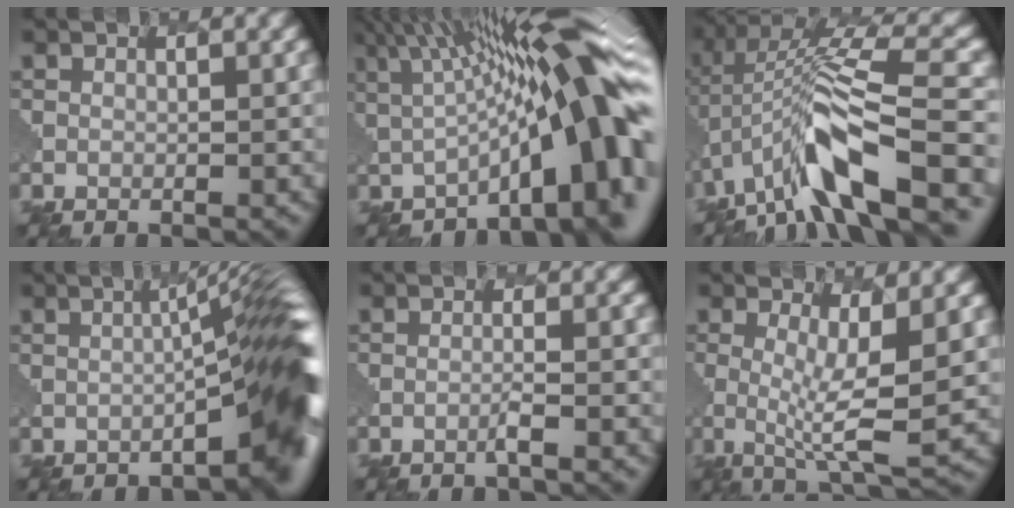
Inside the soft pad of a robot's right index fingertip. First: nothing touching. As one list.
[{"total": 8.8, "force": [1.3, 0.7, 8.7], "torque": [-0.122, 0.046, -0.016]}, {"total": 6.9, "force": [-2.9, 1.8, 6.0], "torque": [-0.137, 0.041, -0.079]}, {"total": 6.7, "force": [-0.6, 0.2, 6.7], "torque": [-0.074, 0.025, -0.036]}, {"total": 2.1, "force": [-0.5, -1.6, -1.3], "torque": [-0.006, 0.019, -0.034]}, {"total": 3.2, "force": [1.3, -0.9, 2.8], "torque": [-0.069, 0.013, -0.010]}]